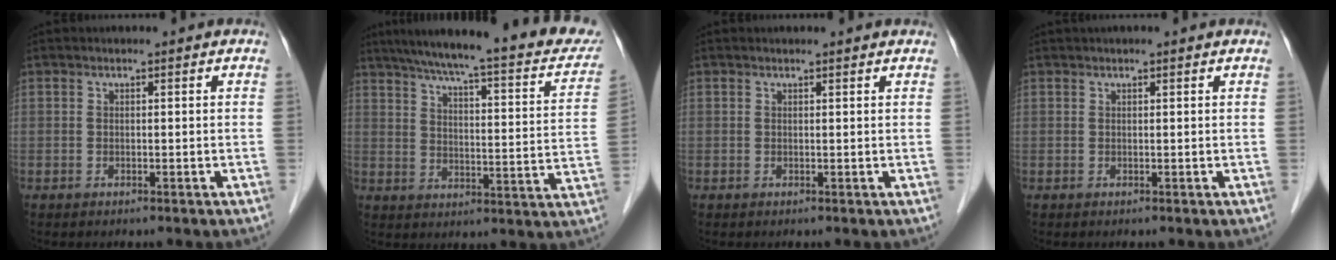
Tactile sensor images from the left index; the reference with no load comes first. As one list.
[{"total": 26.3, "force": [22.2, 3.3, 13.9], "torque": [-0.205, -0.021, 0.279]}, {"total": 1.8, "force": [1.8, 0.0, 0.3], "torque": [-0.014, 0.006, 0.018]}, {"total": 1.9, "force": [1.6, 0.0, 1.0], "torque": [-0.011, 0.026, 0.025]}]